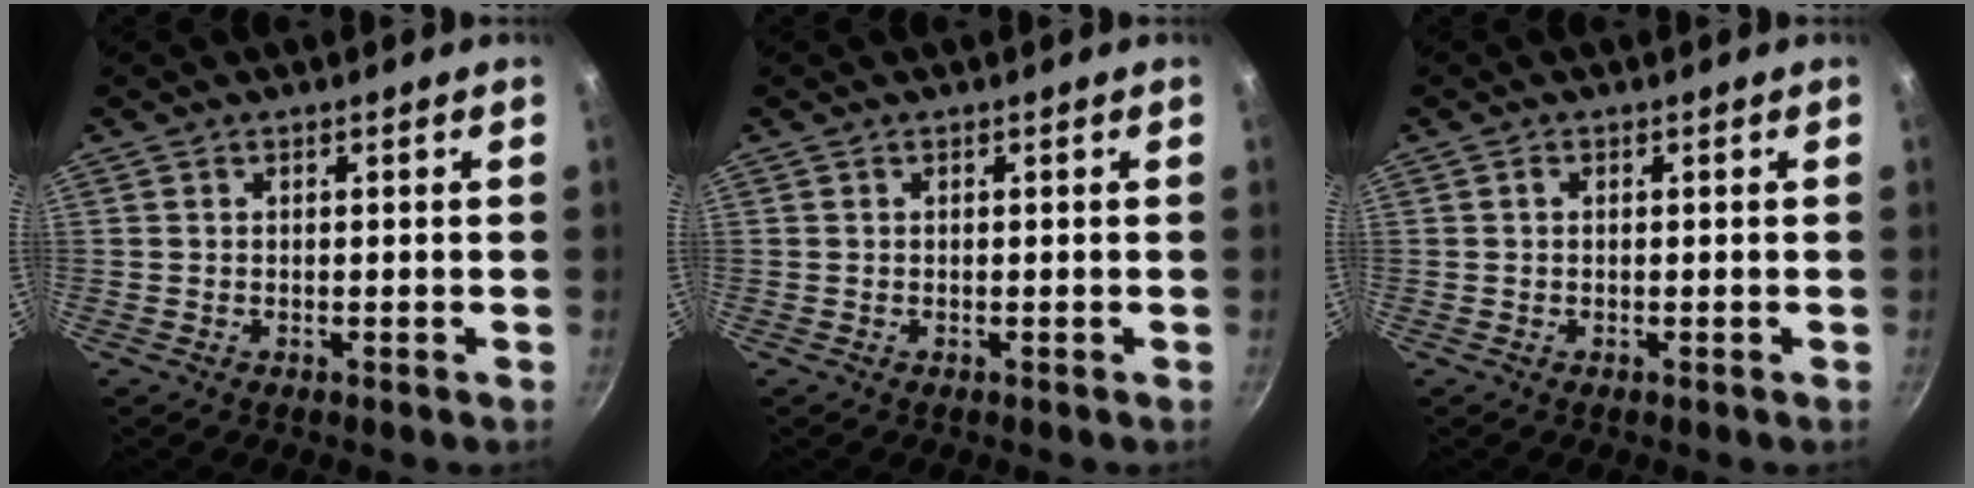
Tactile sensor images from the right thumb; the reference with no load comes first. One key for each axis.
{"total": 0.0}
{"total": 0.6, "fx": 0.1, "fy": 0.4, "fz": 0.4, "tx": -0.008, "ty": 0.004, "tz": 0.002}